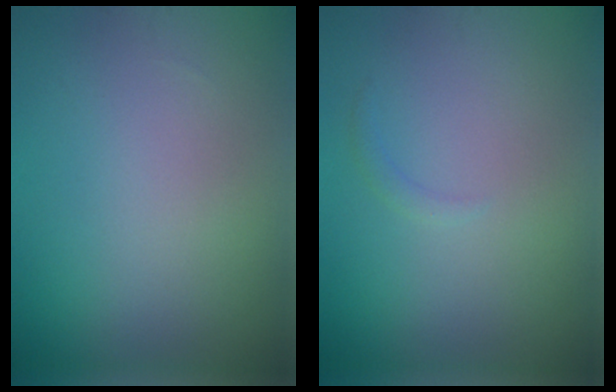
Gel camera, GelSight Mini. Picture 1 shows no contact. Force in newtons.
{"total": 0.7, "press": 0.7, "slide": 0.1}